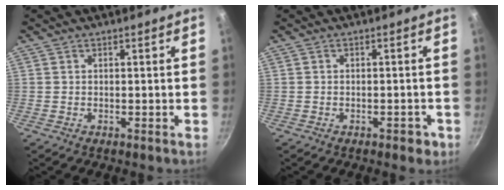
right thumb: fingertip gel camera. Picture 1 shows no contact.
{"total": 2.1, "force": [-1.2, 1.1, 1.3], "torque": [-0.012, 0.007, -0.014]}